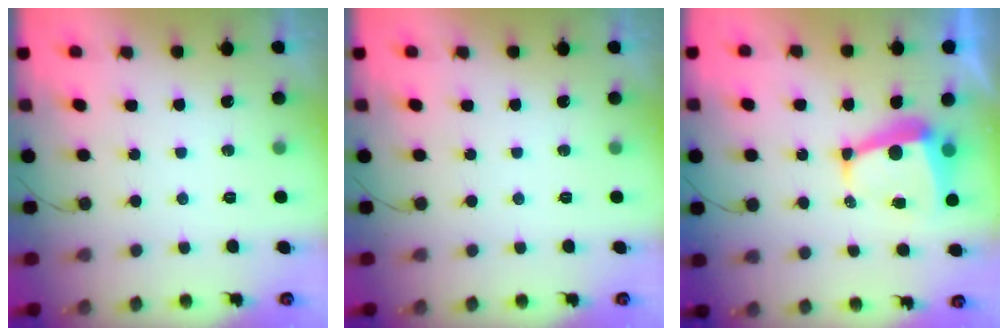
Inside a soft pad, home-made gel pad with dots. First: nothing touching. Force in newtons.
{"total": 0.0}
{"total": 7.7, "press": 7.7, "slide": 1.0}